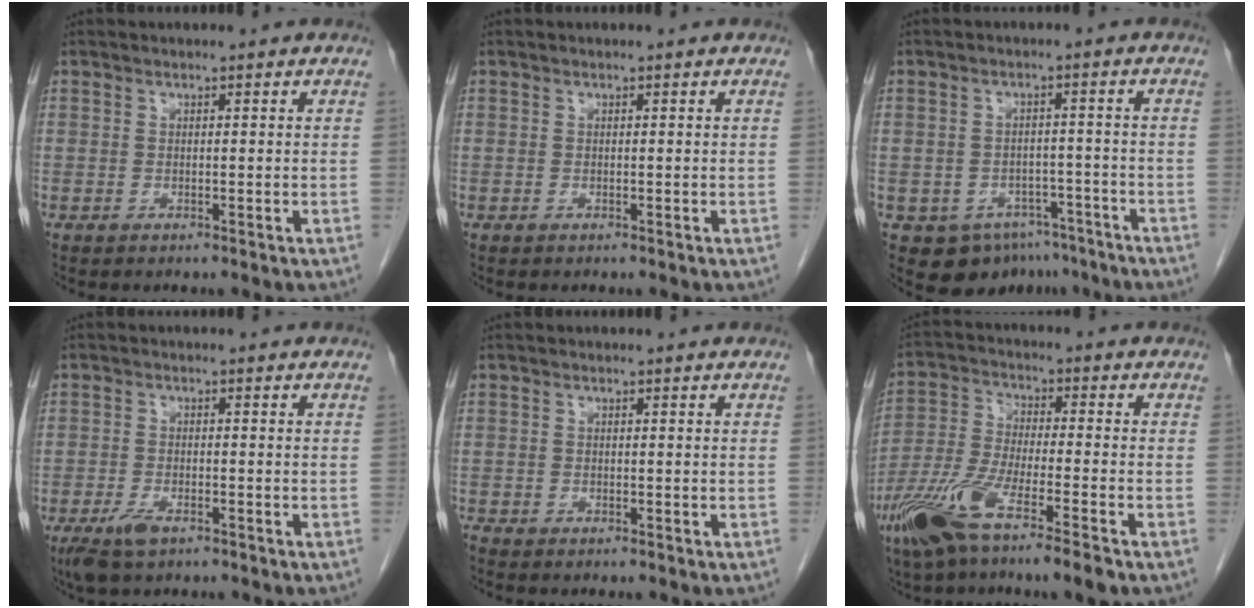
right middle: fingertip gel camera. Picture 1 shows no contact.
{"total": 0.0}
{"total": 7.8, "force": [-5.2, 5.3, 2.3], "torque": [-0.023, 0.014, -0.066]}
{"total": 4.1, "force": [-2.6, 1.4, 2.8], "torque": [-0.064, -0.006, -0.043]}
{"total": 0.5, "force": [-0.5, 0.0, 0.1], "torque": [-0.008, -0.003, -0.013]}
{"total": 11.6, "force": [-7.0, 1.1, 9.3], "torque": [-0.193, -0.023, -0.134]}